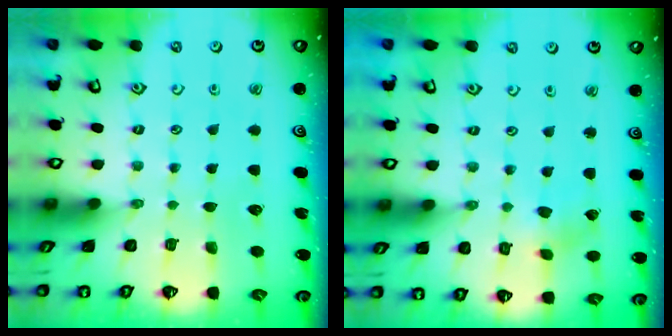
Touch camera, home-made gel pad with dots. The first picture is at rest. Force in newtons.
{"total": 2.3, "press": 2.3, "slide": 0.3}